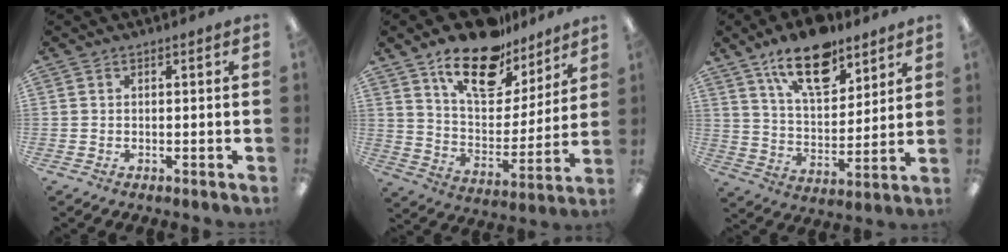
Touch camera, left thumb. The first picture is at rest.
{"total": 18.7, "force": [13.2, 9.2, 9.5], "torque": [-0.157, -0.078, 0.230]}
{"total": 16.7, "force": [11.4, 7.6, 9.6], "torque": [-0.148, -0.054, 0.196]}